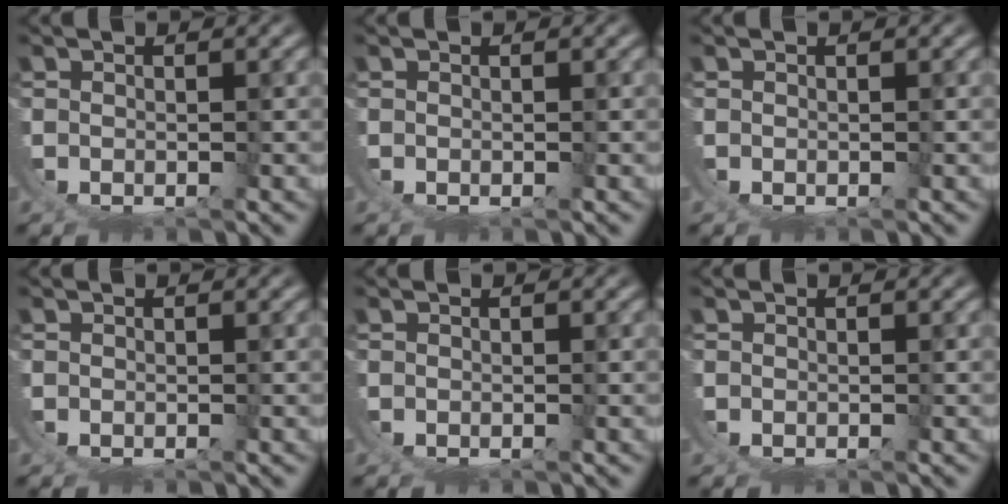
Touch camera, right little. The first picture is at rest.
{"total": 0.0}
{"total": 0.0}
{"total": 0.0}
{"total": 0.0}
{"total": 0.0}